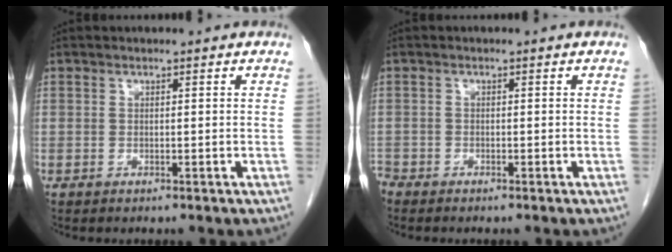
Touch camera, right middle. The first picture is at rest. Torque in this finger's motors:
{"motor_torque": [0.20, -0.13, 0.00, 0.01]}